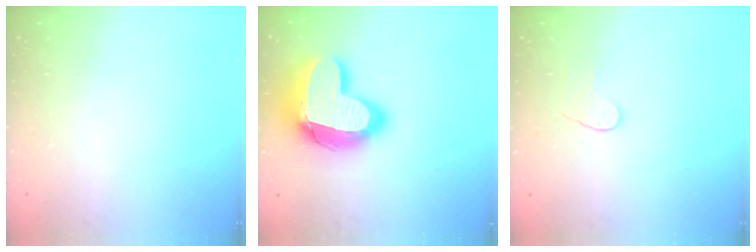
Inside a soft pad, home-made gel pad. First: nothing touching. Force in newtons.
{"total": 18.9, "press": 18.9, "slide": 1.2}
{"total": 3.1, "press": 3.1, "slide": 0.3}